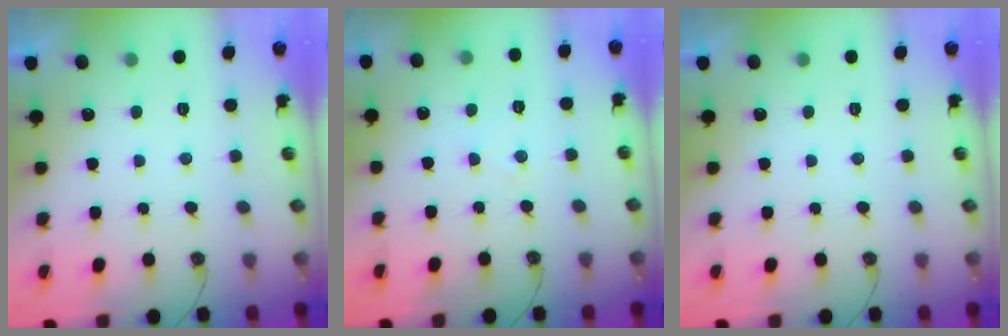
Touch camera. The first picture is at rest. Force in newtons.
{"total": 3.9, "press": 3.8, "slide": 0.7}
{"total": 0.0}